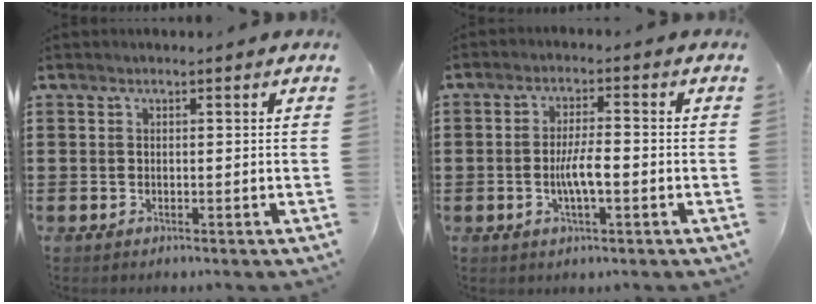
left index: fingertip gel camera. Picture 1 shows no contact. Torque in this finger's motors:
{"motor_torque": [0.25, 0.05, 0.28, 0.06]}